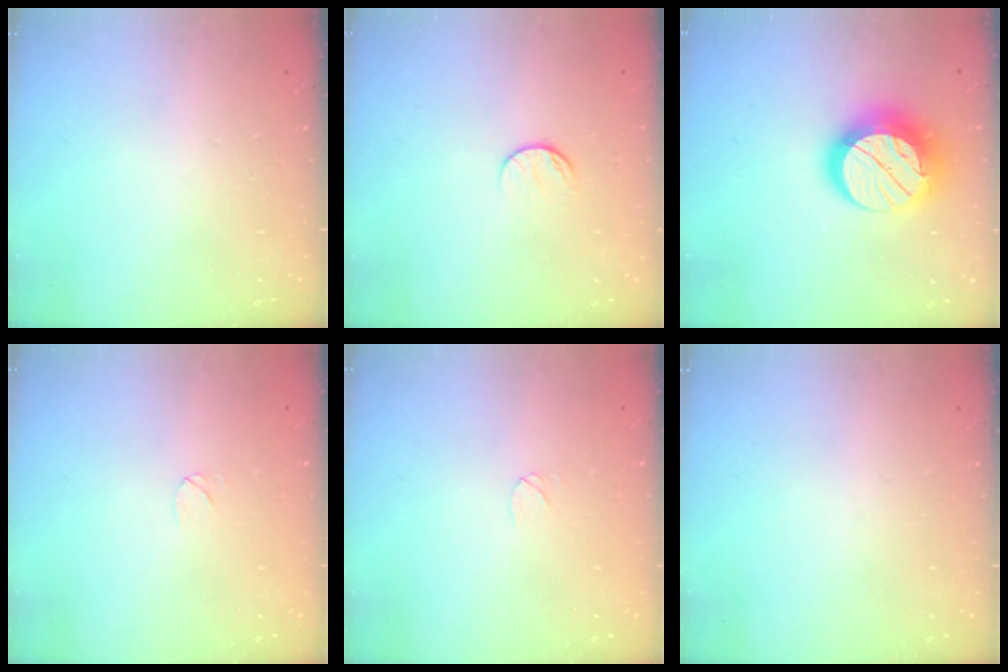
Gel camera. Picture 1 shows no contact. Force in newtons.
{"total": 7.5, "press": 7.5, "slide": 0.9}
{"total": 16.5, "press": 16.5, "slide": 0.9}
{"total": 3.5, "press": 3.5, "slide": 0.2}
{"total": 3.5, "press": 3.5, "slide": 0.2}
{"total": 0.0}